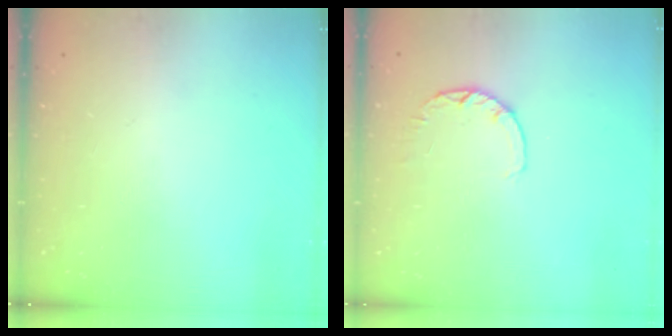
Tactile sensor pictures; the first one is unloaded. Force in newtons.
{"total": 2.8, "press": 2.7, "slide": 0.5}